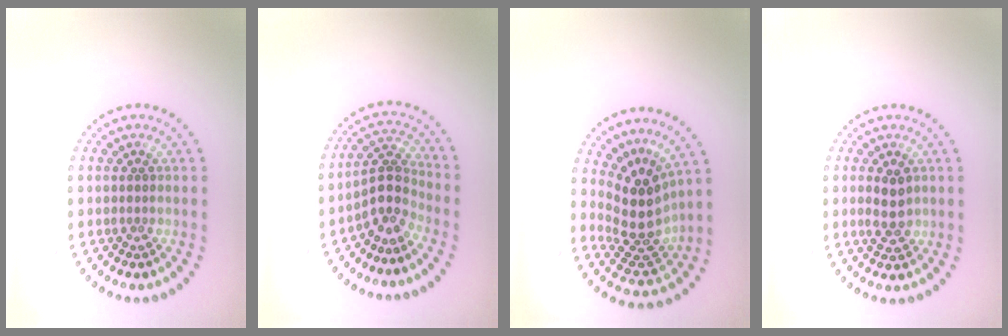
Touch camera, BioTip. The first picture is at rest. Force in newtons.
{"total": 3.1, "press": 2.4, "slide": 2.0}
{"total": 4.4, "press": 3.3, "slide": 2.8}
{"total": 2.4, "press": 2.4, "slide": 0.2}